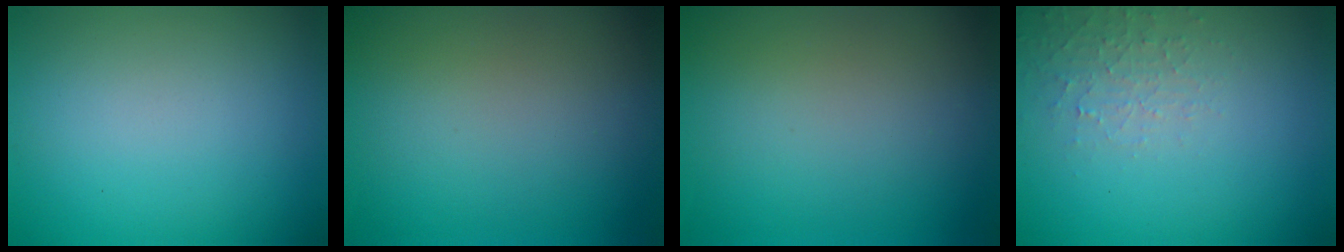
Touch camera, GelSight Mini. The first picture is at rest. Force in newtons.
{"total": 0.0}
{"total": 0.0}
{"total": 2.1, "press": 2.0, "slide": 0.5}